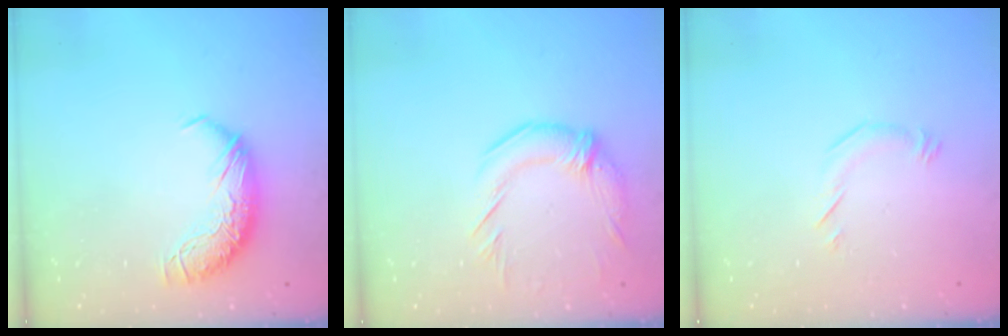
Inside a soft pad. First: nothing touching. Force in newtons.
{"total": 2.8, "press": 1.9, "slide": 2.2}
{"total": 6.2, "press": 6.1, "slide": 1.2}